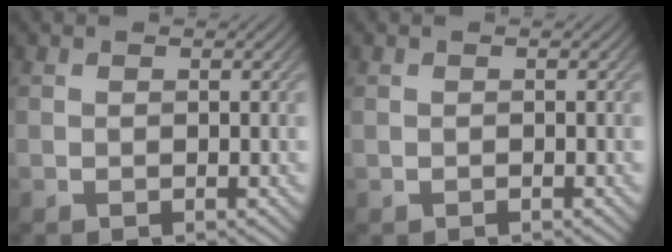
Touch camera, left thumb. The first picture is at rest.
{"total": 0.0}